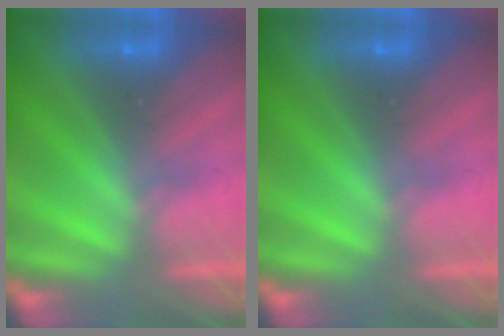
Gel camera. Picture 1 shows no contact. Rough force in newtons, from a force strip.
{"total": 0.0}